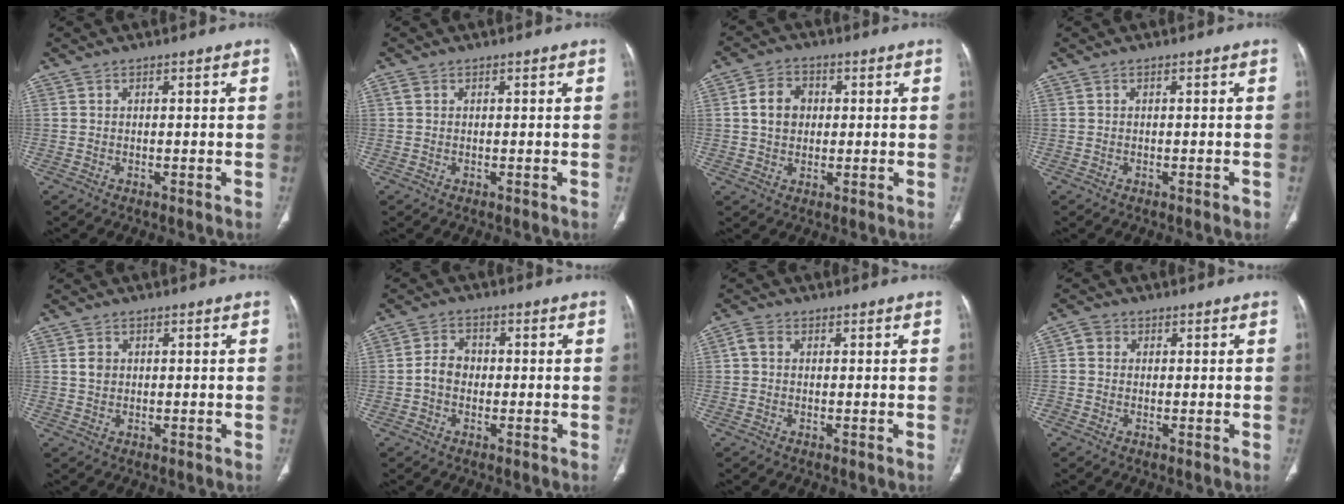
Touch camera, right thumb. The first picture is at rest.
{"total": 0.9, "force": [0.3, 0.7, 0.5], "torque": [-0.008, 0.005, 0.005]}
{"total": 6.7, "force": [0.9, 5.4, 3.9], "torque": [-0.051, 0.006, 0.013]}
{"total": 0.7, "force": [-0.4, 0.2, 0.6], "torque": [-0.009, -0.002, -0.004]}
{"total": 2.3, "force": [0.5, 1.9, 1.2], "torque": [-0.014, -0.002, 0.013]}
{"total": 4.0, "force": [-0.7, 3.2, 2.3], "torque": [-0.029, 0.013, -0.022]}
{"total": 2.2, "force": [0.3, 1.7, 1.4], "torque": [-0.028, 0.008, 0.005]}
{"total": 2.5, "force": [0.2, 2.3, 0.9], "torque": [-0.001, 0.005, -0.002]}